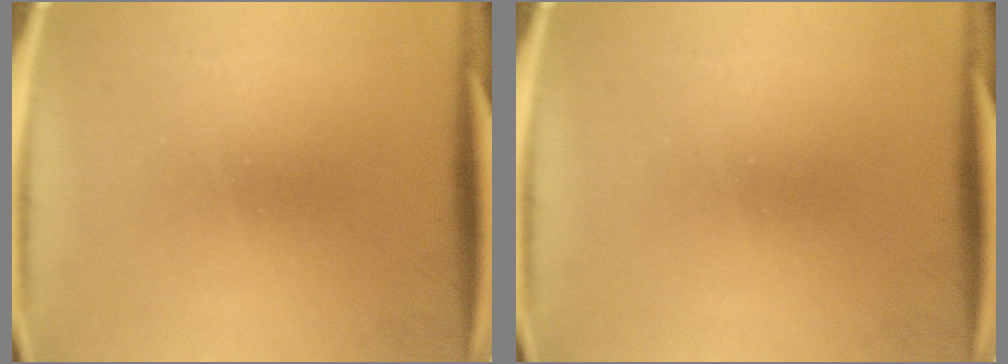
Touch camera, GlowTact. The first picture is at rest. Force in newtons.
{"total": 0.0}